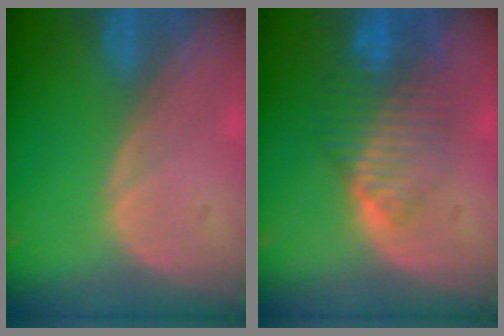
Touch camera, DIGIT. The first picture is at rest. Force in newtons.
{"total": 8.4, "press": 7.3, "slide": 4.1}